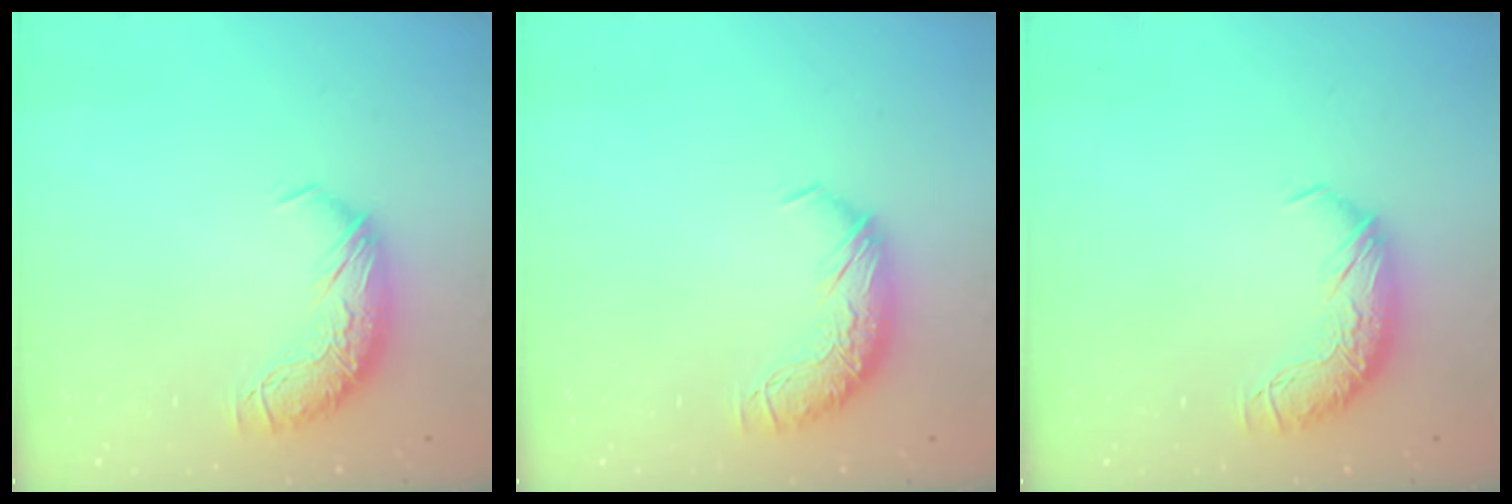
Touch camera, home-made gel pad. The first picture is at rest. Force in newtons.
{"total": 0.0}
{"total": 0.0}